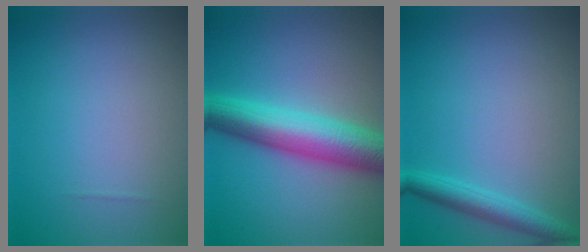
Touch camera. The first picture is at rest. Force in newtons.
{"total": 8.1, "press": 8.1, "slide": 0.1}
{"total": 2.5, "press": 2.5, "slide": 0.1}